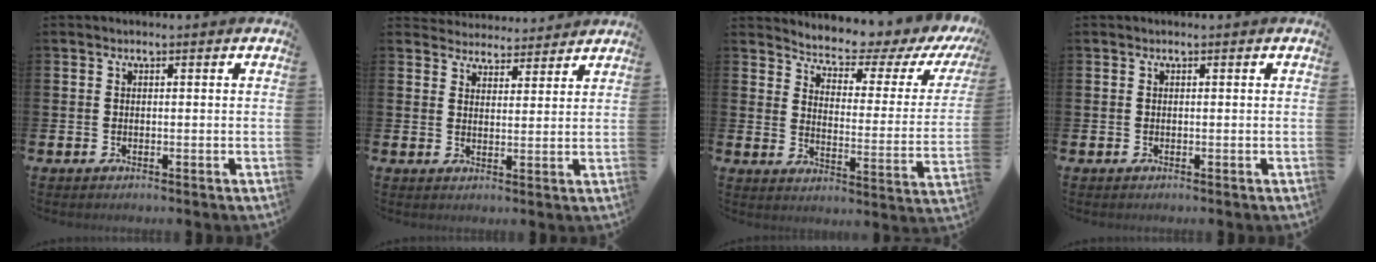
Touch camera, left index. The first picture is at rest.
{"total": 4.1, "force": [3.9, 0.8, -0.5], "torque": [0.002, -0.028, 0.070]}
{"total": 5.2, "force": [4.9, 0.9, 1.4], "torque": [-0.046, -0.049, 0.076]}
{"total": 0.0}